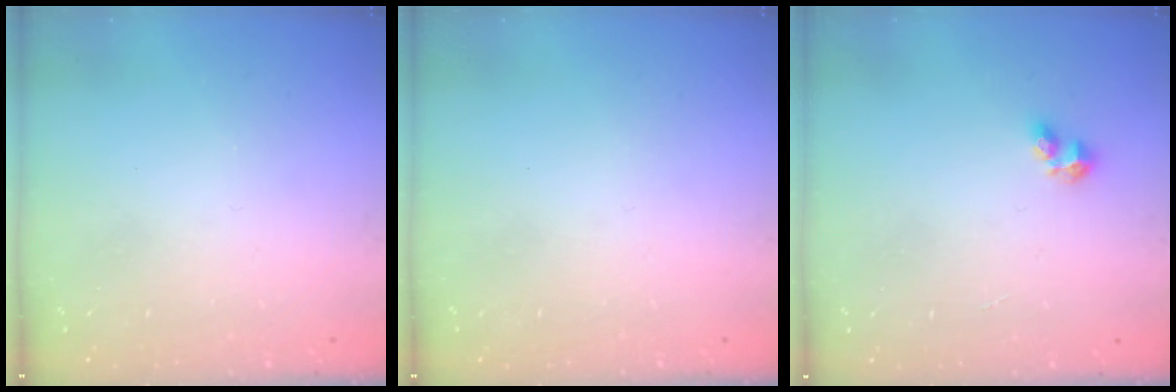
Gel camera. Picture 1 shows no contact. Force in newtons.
{"total": 0.0}
{"total": 2.1, "press": 2.0, "slide": 0.8}